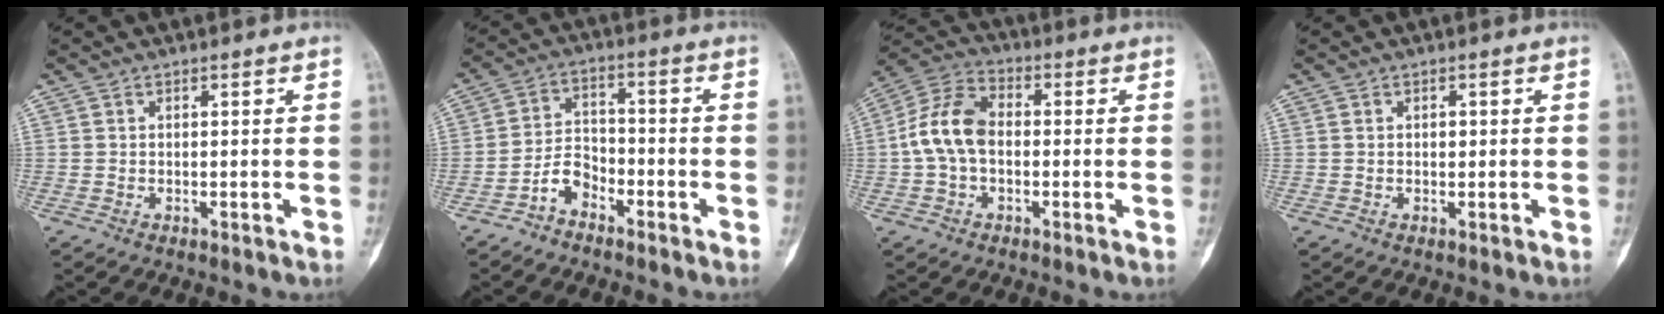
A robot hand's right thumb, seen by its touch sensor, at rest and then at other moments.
{"total": 5.0, "force": [-3.5, 2.9, 2.0], "torque": [-0.027, 0.036, -0.077]}
{"total": 10.3, "force": [-0.5, 6.7, 7.7], "torque": [-0.151, 0.031, -0.022]}
{"total": 1.0, "force": [0.1, 0.7, 0.7], "torque": [-0.005, 0.002, 0.002]}